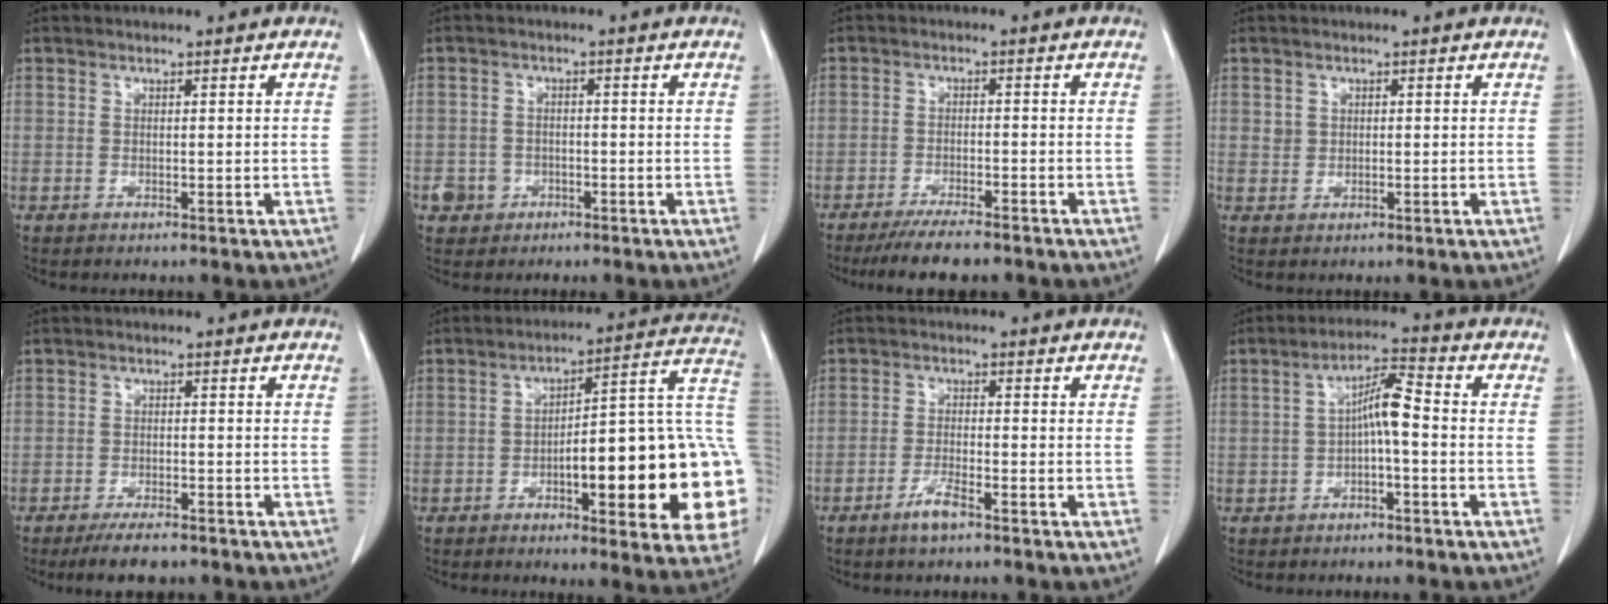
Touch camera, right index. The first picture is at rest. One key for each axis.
{"total": 3.3, "fx": -1.4, "fy": 3.0, "fz": 0.4, "tx": -0.001, "ty": 0.011, "tz": -0.019}
{"total": 6.7, "fx": -5.7, "fy": 1.2, "fz": 3.3, "tx": -0.051, "ty": -0.012, "tz": -0.094}
{"total": 1.4, "fx": 0.4, "fy": 1.3, "fz": 0.4, "tx": -0.003, "ty": 0.001, "tz": 0.007}
{"total": 4.7, "fx": -3.9, "fy": 1.4, "fz": 2.2, "tx": -0.036, "ty": -0.003, "tz": -0.062}
{"total": 22.5, "fx": -4.1, "fy": 4.4, "fz": 21.7, "tx": -0.205, "ty": 0.029, "tz": -0.048}
{"total": 3.4, "fx": -2.4, "fy": 0.3, "fz": 2.3, "tx": -0.050, "ty": -0.002, "tz": -0.046}
{"total": 5.6, "fx": -0.7, "fy": 1.0, "fz": 5.4, "tx": -0.097, "ty": 0.022, "tz": -0.013}